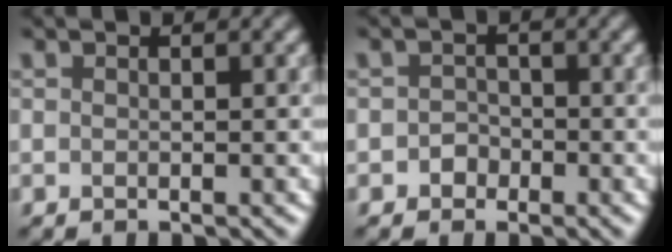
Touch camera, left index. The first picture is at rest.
{"total": 1.2, "force": [-0.5, 1.1, 0.2], "torque": [0.004, 0.007, -0.010]}